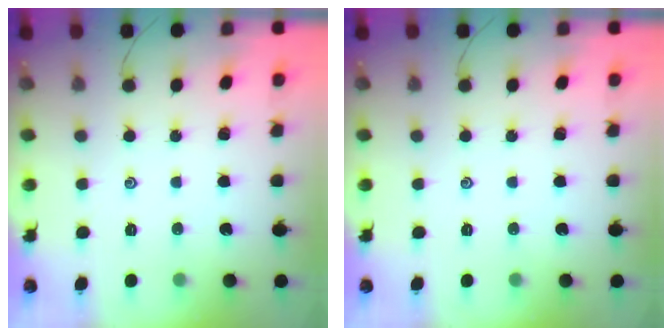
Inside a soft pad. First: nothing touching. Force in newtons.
{"total": 0.0}